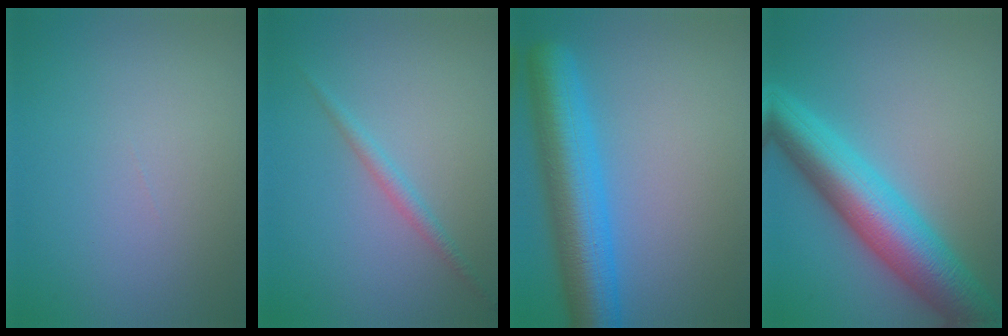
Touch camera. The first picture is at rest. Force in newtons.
{"total": 1.4, "press": 1.4, "slide": 0.1}
{"total": 8.2, "press": 8.2, "slide": 0.3}
{"total": 9.2, "press": 9.2, "slide": 0.2}